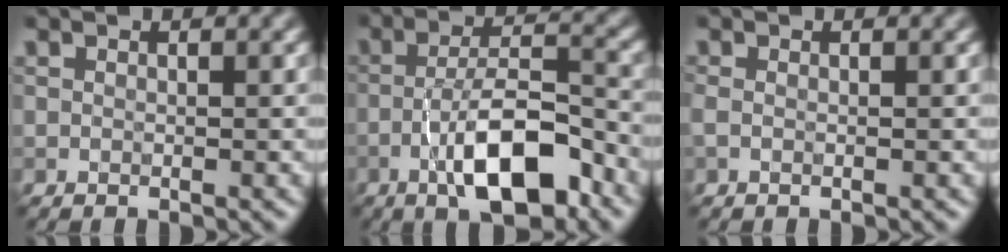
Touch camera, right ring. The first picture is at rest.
{"total": 8.6, "force": [-4.1, 2.7, 7.0], "torque": [-0.112, 0.017, -0.070]}
{"total": 0.6, "force": [-0.3, 0.2, 0.5], "torque": [-0.010, 0.002, -0.005]}